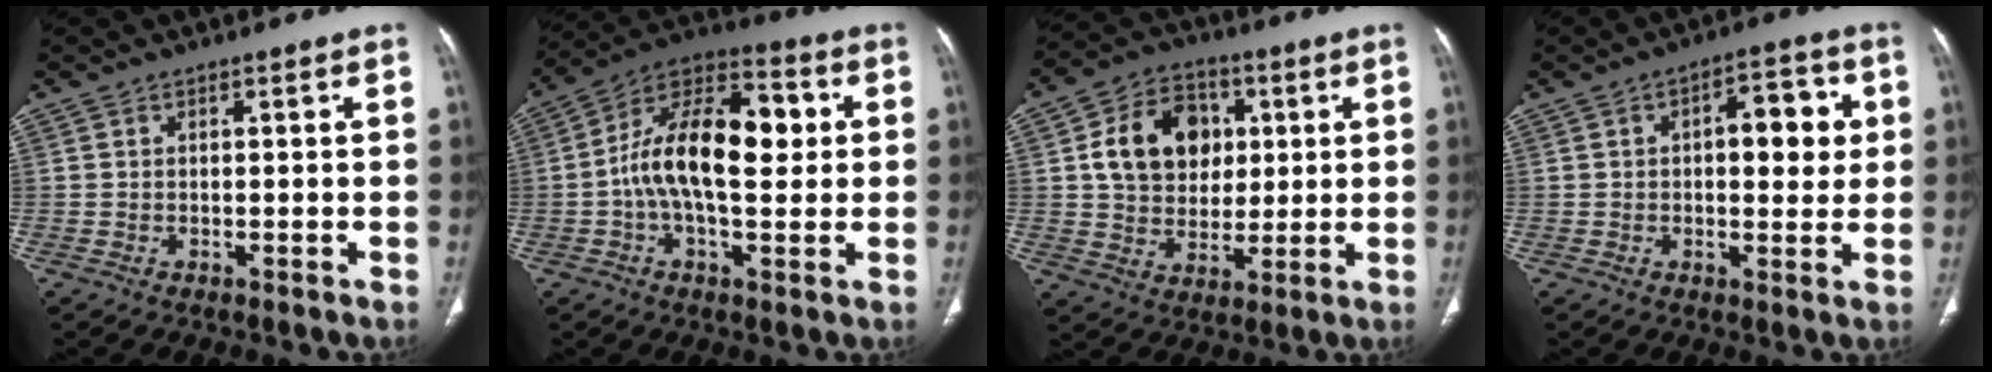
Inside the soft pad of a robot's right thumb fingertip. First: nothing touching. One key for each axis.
{"total": 18.4, "fx": 1.1, "fy": 9.2, "fz": 15.9, "tx": -0.257, "ty": 0.034, "tz": 0.010}
{"total": 14.7, "fx": 3.3, "fy": 11.5, "fz": 8.6, "tx": -0.109, "ty": 0.003, "tz": 0.056}
{"total": 9.6, "fx": 1.6, "fy": 4.7, "fz": 8.2, "tx": -0.078, "ty": 0.010, "tz": 0.018}